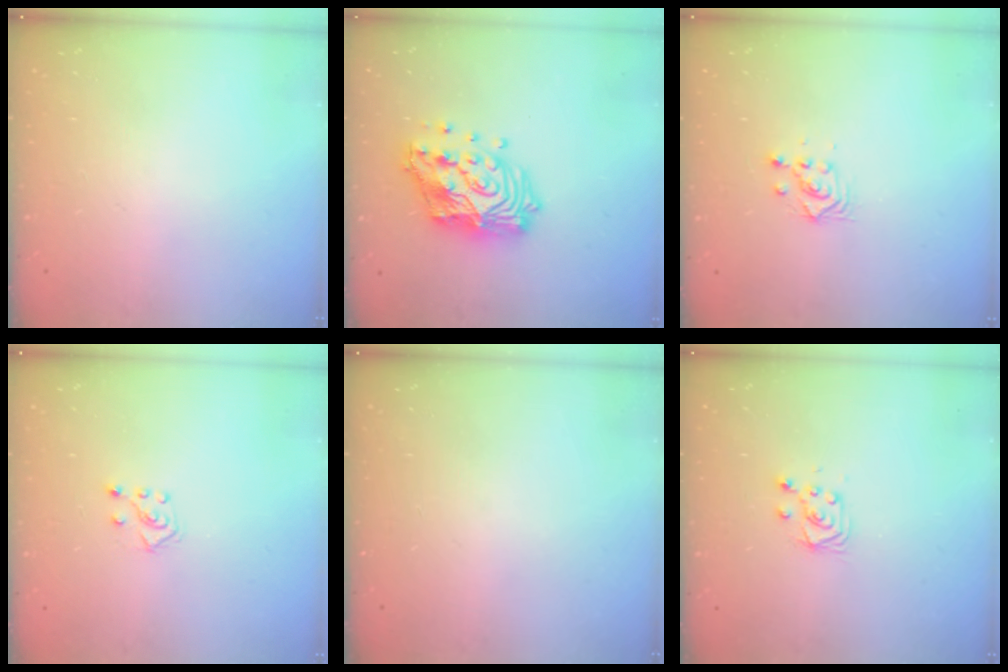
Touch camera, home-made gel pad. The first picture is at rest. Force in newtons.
{"total": 18.1, "press": 18.0, "slide": 1.5}
{"total": 3.0, "press": 3.0, "slide": 0.1}
{"total": 4.9, "press": 4.8, "slide": 0.8}
{"total": 0.0}
{"total": 4.9, "press": 4.8, "slide": 0.5}